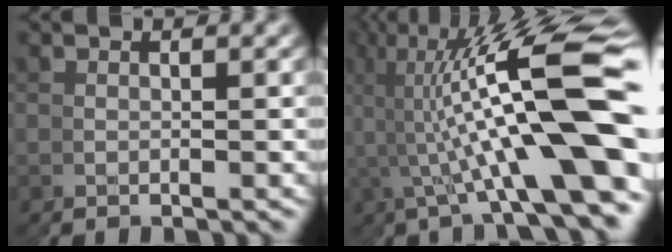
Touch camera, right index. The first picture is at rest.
{"total": 12.6, "force": [1.7, 4.7, 11.6], "torque": [-0.179, 0.015, 0.021]}